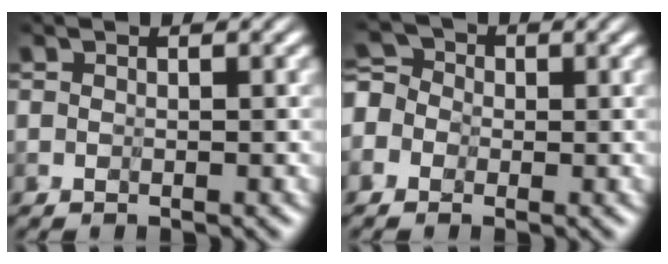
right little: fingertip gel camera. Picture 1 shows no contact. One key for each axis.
{"total": 2.8, "fx": -0.5, "fy": 2.6, "fz": 0.7, "tx": -0.030, "ty": 0.014, "tz": -0.037}